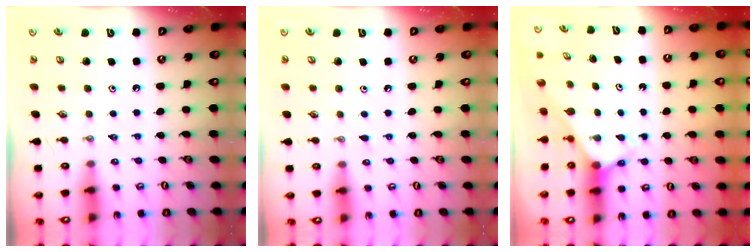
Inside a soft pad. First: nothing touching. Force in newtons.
{"total": 3.5, "press": 3.5, "slide": 0.5}
{"total": 2.7, "press": 2.7, "slide": 0.1}